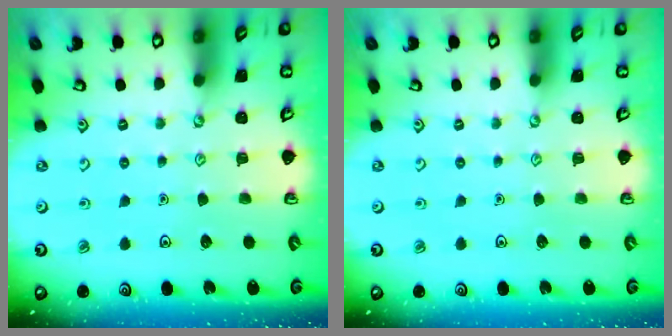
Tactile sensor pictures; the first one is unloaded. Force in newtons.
{"total": 0.0}